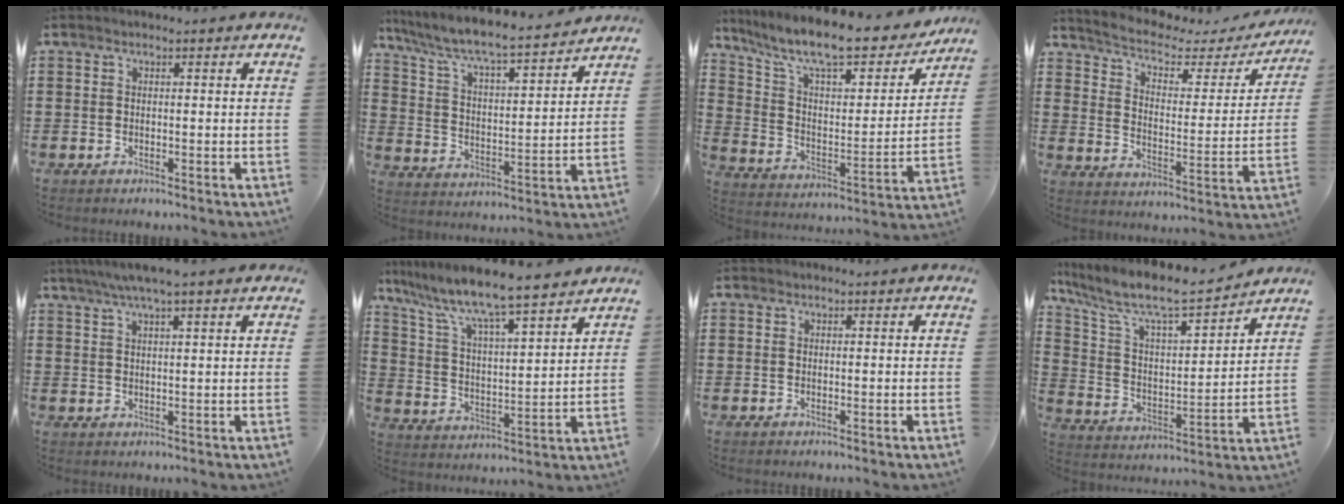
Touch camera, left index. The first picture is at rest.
{"total": 6.3, "force": [5.7, 0.3, 2.6], "torque": [-0.077, -0.043, 0.089]}
{"total": 11.6, "force": [9.6, 1.7, 6.2], "torque": [-0.150, -0.062, 0.163]}
{"total": 3.8, "force": [2.9, 1.5, 2.0], "torque": [-0.058, -0.019, 0.040]}
{"total": 4.5, "force": [3.3, 0.0, 3.0], "torque": [-0.065, -0.003, 0.058]}
{"total": 8.2, "force": [7.2, 0.4, 4.0], "torque": [-0.108, -0.049, 0.117]}
{"total": 0.0}
{"total": 8.8, "force": [7.3, 1.7, 4.6], "torque": [-0.122, -0.050, 0.120]}